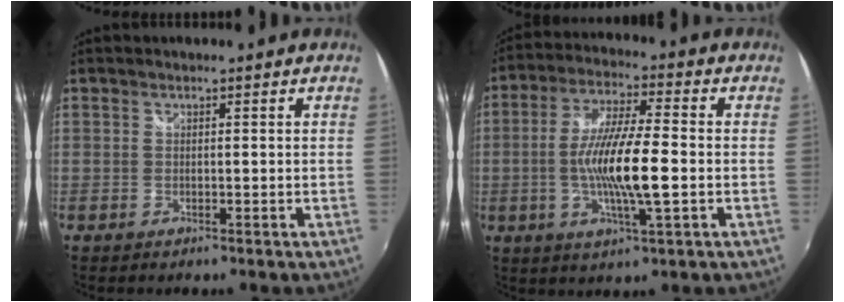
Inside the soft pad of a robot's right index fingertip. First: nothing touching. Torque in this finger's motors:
{"motor_torque": [1.13, -0.31, 0.61, 0.21]}